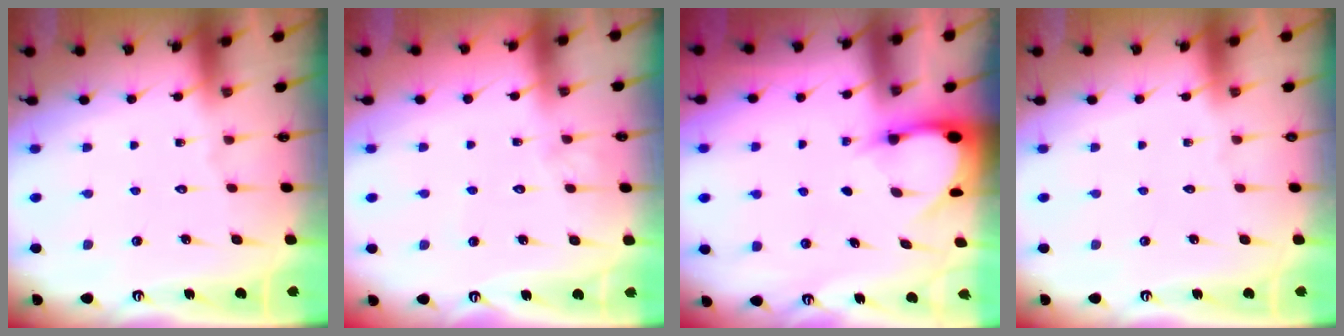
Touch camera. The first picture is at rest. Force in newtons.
{"total": 4.0, "press": 4.0, "slide": 0.3}
{"total": 3.2, "press": 3.2, "slide": 0.2}
{"total": 0.0}